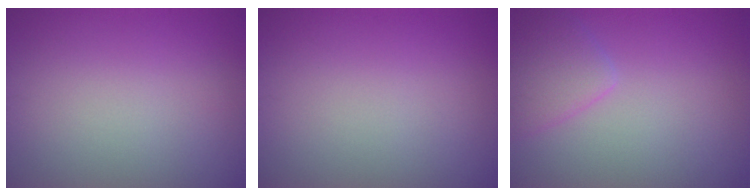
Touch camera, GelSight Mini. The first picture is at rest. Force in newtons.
{"total": 0.0}
{"total": 2.5, "press": 2.5, "slide": 0.2}